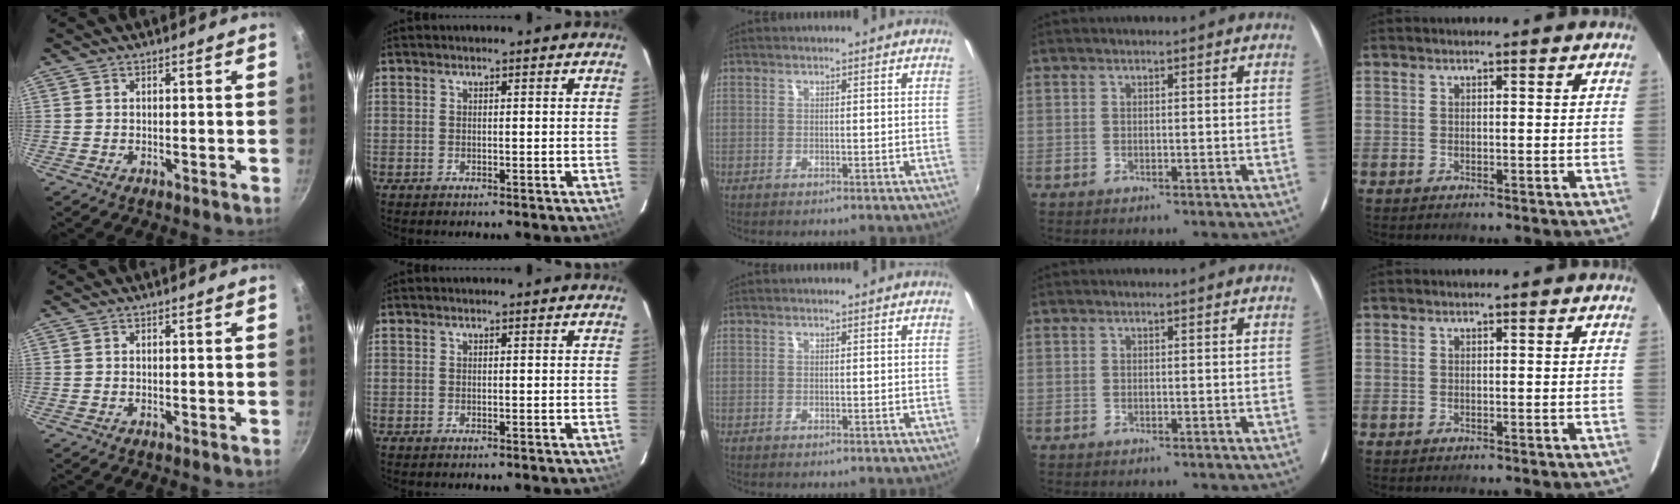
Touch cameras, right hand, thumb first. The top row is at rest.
{}